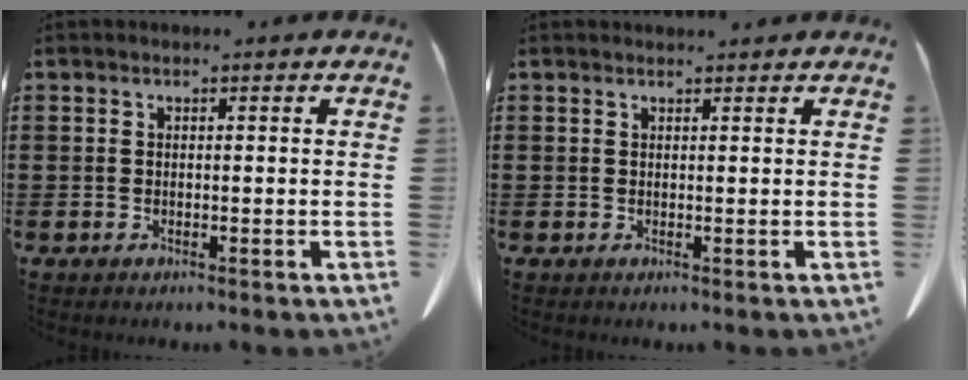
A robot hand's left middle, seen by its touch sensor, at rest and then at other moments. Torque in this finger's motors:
{"motor_torque": [-0.52, 0.51, -0.13, -0.03]}